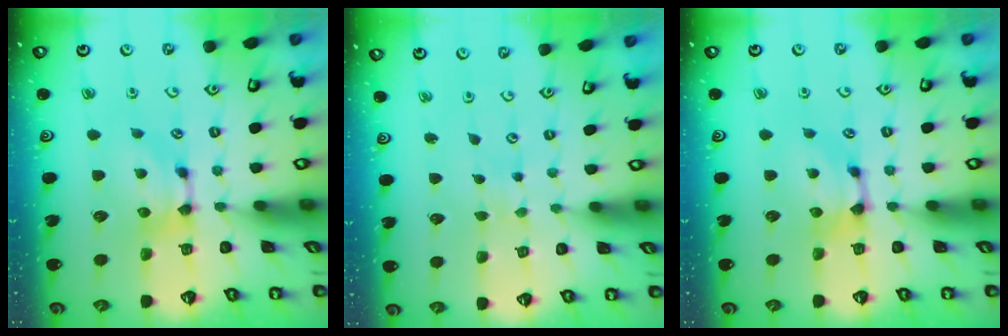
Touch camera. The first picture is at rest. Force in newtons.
{"total": 4.5, "press": 4.5, "slide": 0.1}
{"total": 0.7, "press": 0.1, "slide": 0.7}